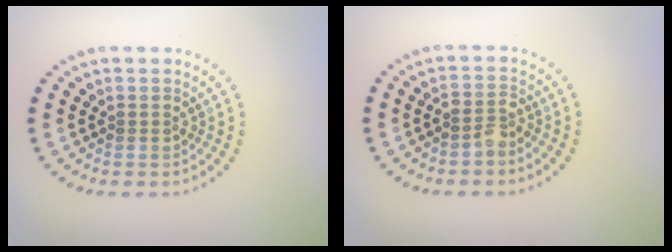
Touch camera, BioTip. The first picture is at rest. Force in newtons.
{"total": 1.7, "press": 1.5, "slide": 0.9}